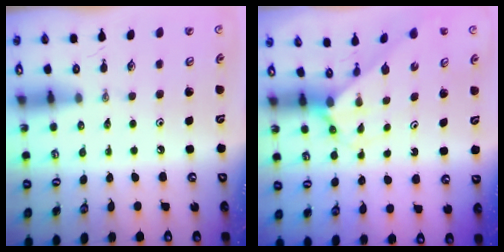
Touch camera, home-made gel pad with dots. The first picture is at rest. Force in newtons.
{"total": 2.6, "press": 2.6, "slide": 0.2}